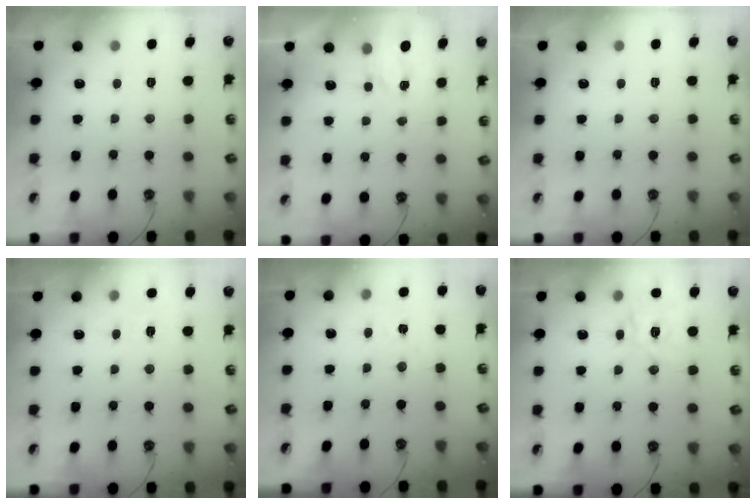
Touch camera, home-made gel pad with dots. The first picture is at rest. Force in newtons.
{"total": 2.2, "press": 2.2, "slide": 0.2}
{"total": 0.0}
{"total": 6.0, "press": 5.9, "slide": 0.6}
{"total": 1.3, "press": 1.3, "slide": 0.2}
{"total": 12.6, "press": 12.5, "slide": 1.6}